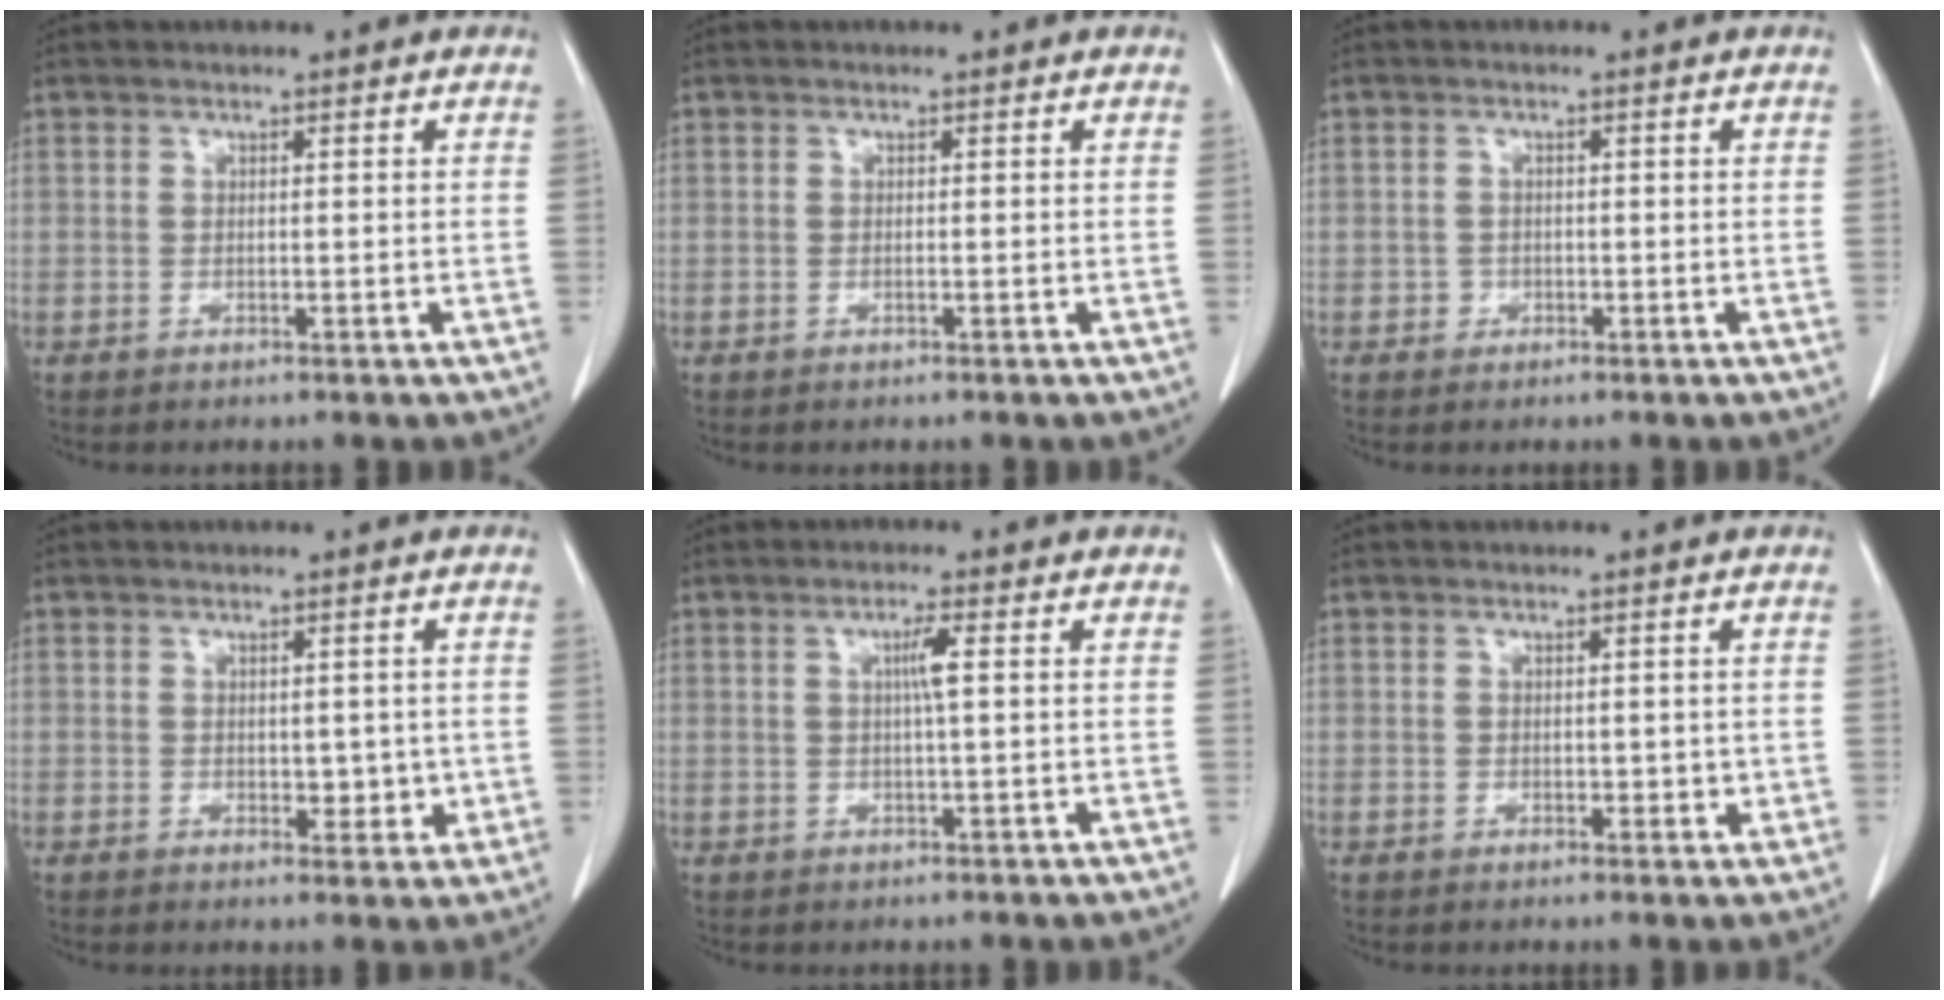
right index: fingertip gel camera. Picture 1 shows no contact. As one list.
[{"total": 0.0}, {"total": 1.2, "force": [-0.4, 1.1, -0.1], "torque": [0.004, 0.008, -0.007]}, {"total": 3.0, "force": [-0.1, 1.8, 2.5], "torque": [-0.027, -0.003, 0.005]}, {"total": 2.6, "force": [0.5, -0.2, 2.5], "torque": [-0.047, 0.001, 0.008]}, {"total": 1.9, "force": [0.0, 1.2, 1.5], "torque": [-0.018, -0.003, 0.004]}]